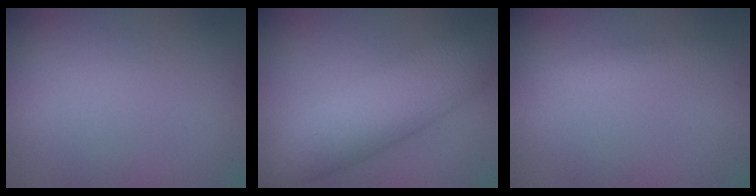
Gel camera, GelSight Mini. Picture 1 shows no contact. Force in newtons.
{"total": 8.4, "press": 8.4, "slide": 0.5}
{"total": 1.4, "press": 1.4, "slide": 0.1}